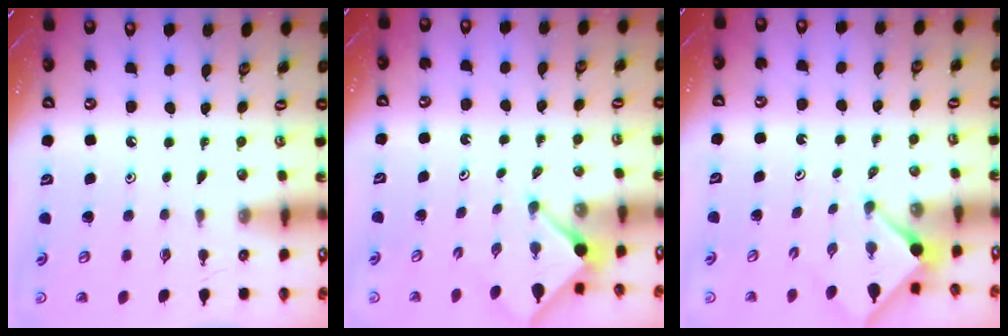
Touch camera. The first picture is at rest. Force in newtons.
{"total": 2.9, "press": 2.9, "slide": 0.4}
{"total": 2.9, "press": 2.9, "slide": 0.2}